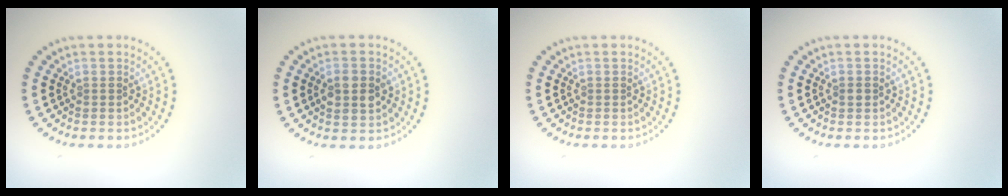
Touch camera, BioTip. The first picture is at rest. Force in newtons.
{"total": 2.4, "press": 2.4, "slide": 0.3}
{"total": 0.0}
{"total": 0.7, "press": 0.7, "slide": 0.0}